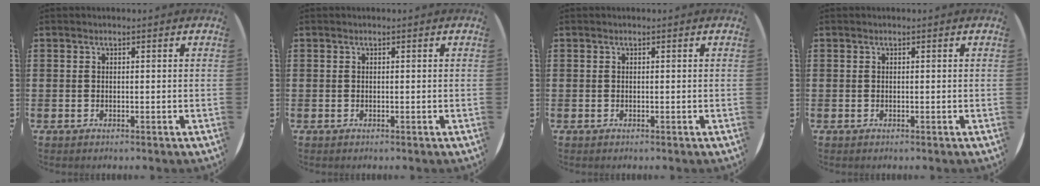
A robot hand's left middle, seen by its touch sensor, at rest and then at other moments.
{"total": 0.0}
{"total": 0.0}
{"total": 0.0}